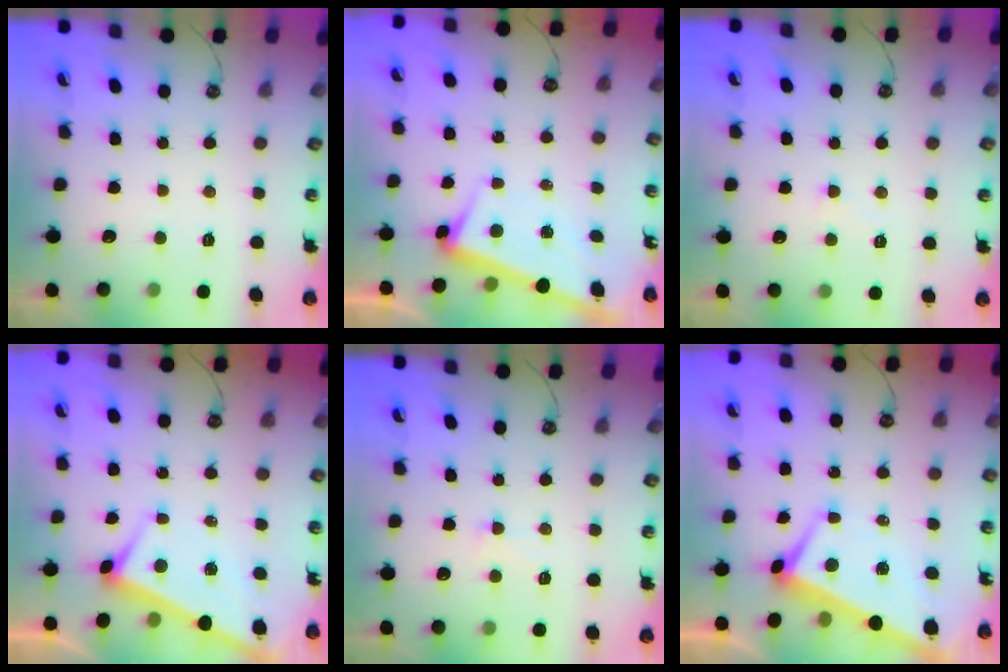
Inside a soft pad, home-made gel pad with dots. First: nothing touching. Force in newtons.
{"total": 3.0, "press": 2.9, "slide": 0.8}
{"total": 5.4, "press": 5.4, "slide": 0.4}
{"total": 3.1, "press": 3.1, "slide": 0.0}
{"total": 0.8, "press": 0.2, "slide": 0.8}
{"total": 1.6, "press": 1.2, "slide": 0.9}